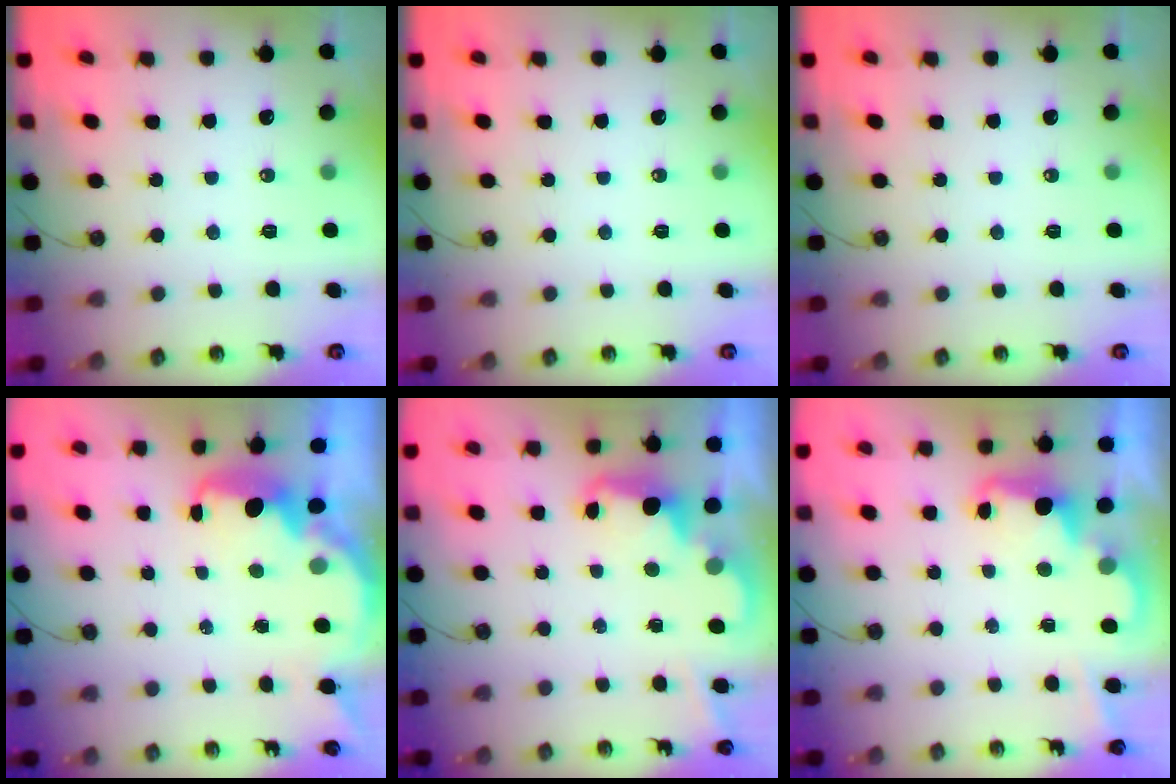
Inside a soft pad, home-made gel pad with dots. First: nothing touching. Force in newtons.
{"total": 0.0}
{"total": 0.0}
{"total": 4.9, "press": 4.9, "slide": 0.6}
{"total": 2.3, "press": 2.3, "slide": 0.5}
{"total": 2.3, "press": 2.3, "slide": 0.5}